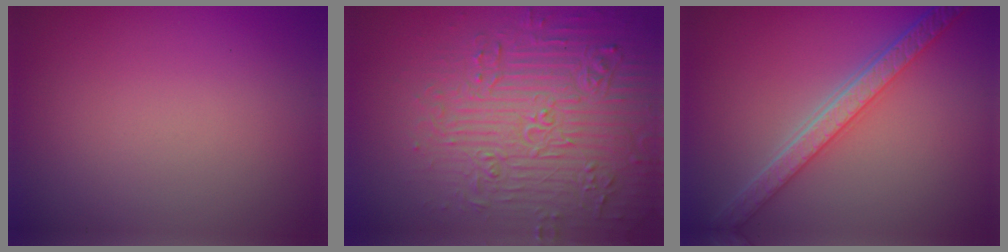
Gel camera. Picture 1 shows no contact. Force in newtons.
{"total": 7.8, "press": 7.6, "slide": 1.9}
{"total": 5.0, "press": 4.2, "slide": 2.6}